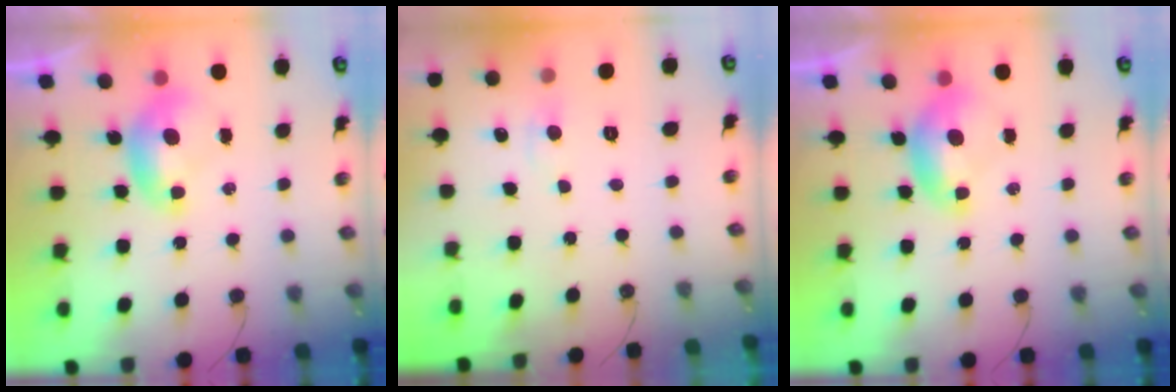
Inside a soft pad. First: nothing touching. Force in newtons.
{"total": 1.2, "press": 1.1, "slide": 0.4}
{"total": 0.0}